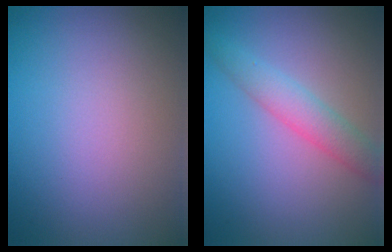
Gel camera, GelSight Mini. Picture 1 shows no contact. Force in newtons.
{"total": 2.9, "press": 2.9, "slide": 0.1}